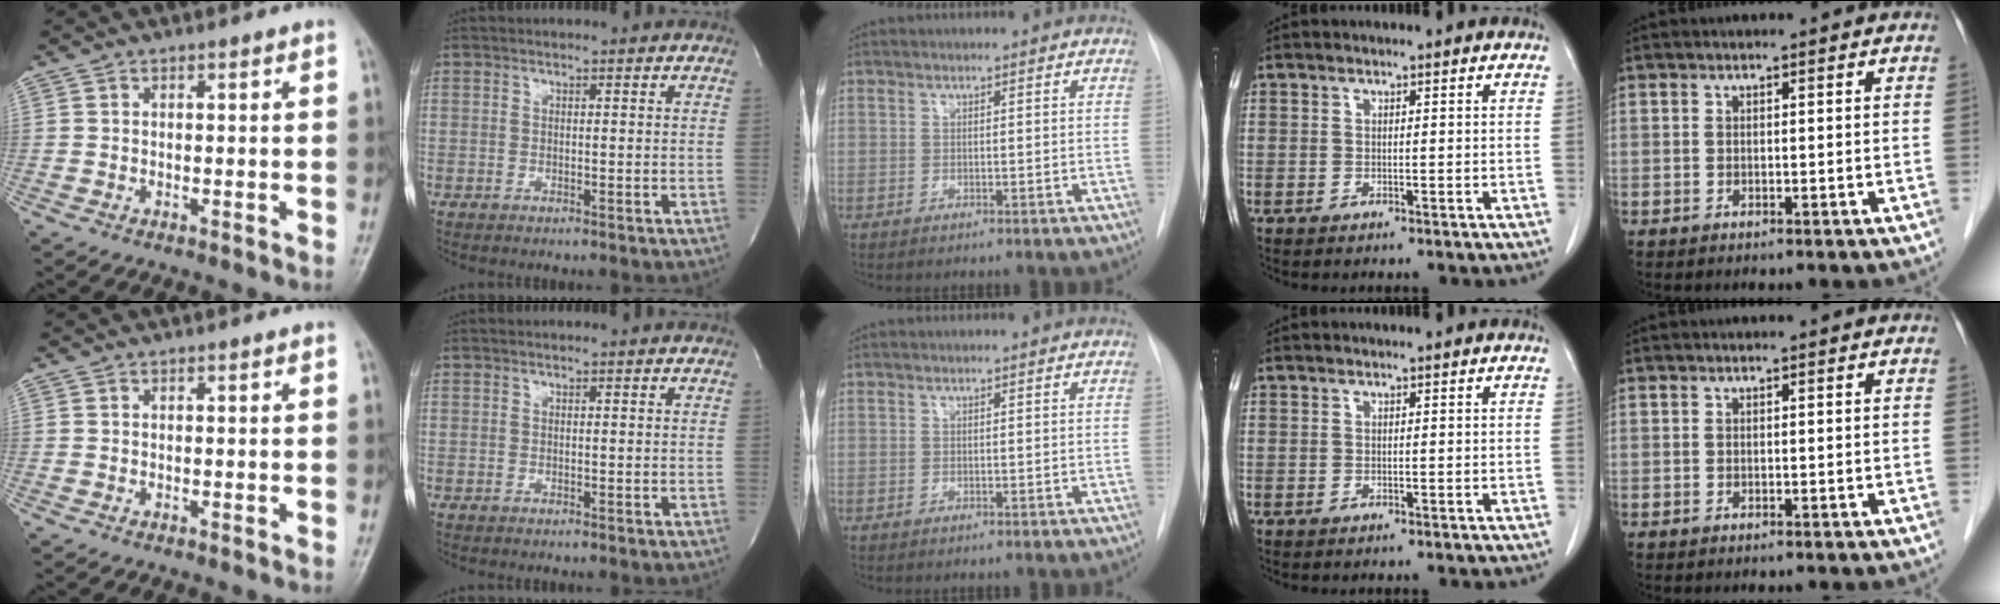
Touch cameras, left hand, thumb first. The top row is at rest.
{}